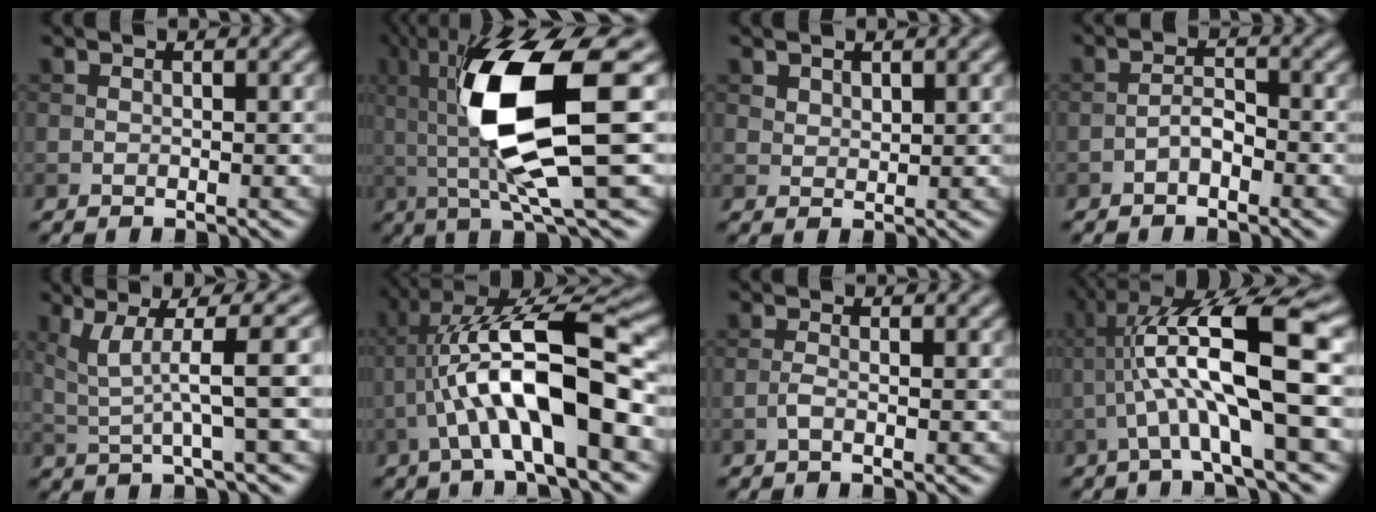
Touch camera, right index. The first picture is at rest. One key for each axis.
{"total": 12.6, "fx": 1.9, "fy": 3.1, "fz": 12.1, "tx": -0.223, "ty": -0.006, "tz": 0.044}
{"total": 1.3, "fx": 1.0, "fy": 0.7, "fz": 0.4, "tx": -0.011, "ty": -0.003, "tz": 0.021}
{"total": 1.6, "fx": -1.1, "fy": 0.6, "fz": 1.0, "tx": -0.019, "ty": 0.008, "tz": -0.023}
{"total": 6.5, "fx": 1.4, "fy": 1.0, "fz": 6.2, "tx": -0.108, "ty": 0.013, "tz": 0.029}
{"total": 10.8, "fx": -2.0, "fy": 2.9, "fz": 10.2, "tx": -0.189, "ty": 0.020, "tz": -0.037}
{"total": 1.0, "fx": -0.5, "fy": 0.2, "fz": 0.9, "tx": -0.020, "ty": 0.002, "tz": -0.013}
{"total": 11.2, "fx": 0.0, "fy": 1.9, "fz": 11.0, "tx": -0.188, "ty": 0.032, "tz": 0.002}